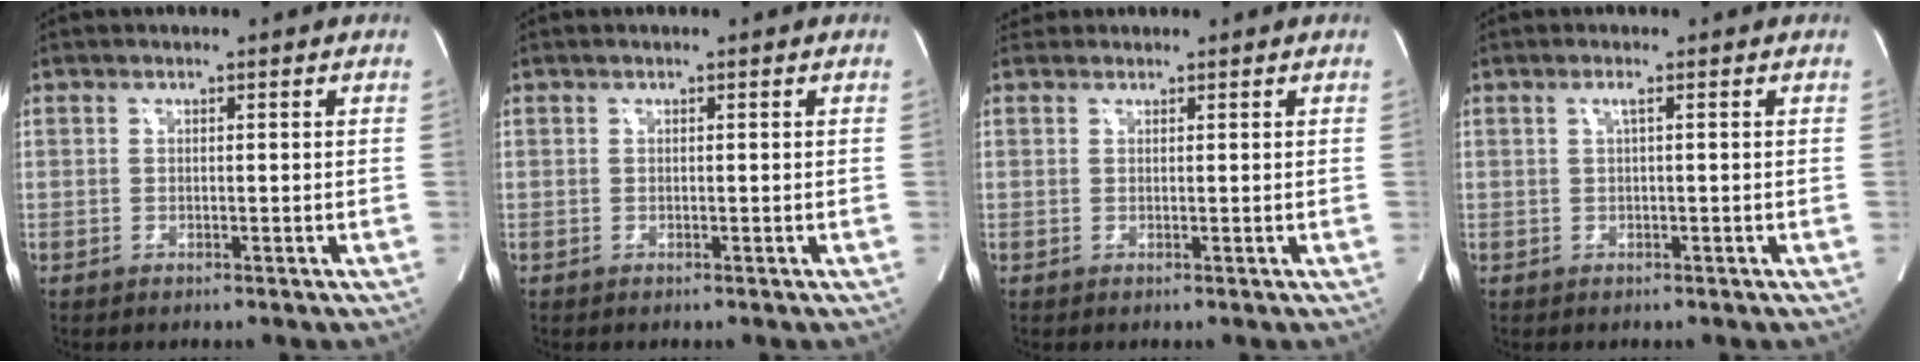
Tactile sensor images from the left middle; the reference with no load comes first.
{"total": 0.0}
{"total": 1.3, "force": [1.2, 0.5, -0.3], "torque": [-0.002, 0.013, 0.020]}
{"total": 0.9, "force": [0.3, -0.3, 0.8], "torque": [-0.021, -0.002, 0.008]}